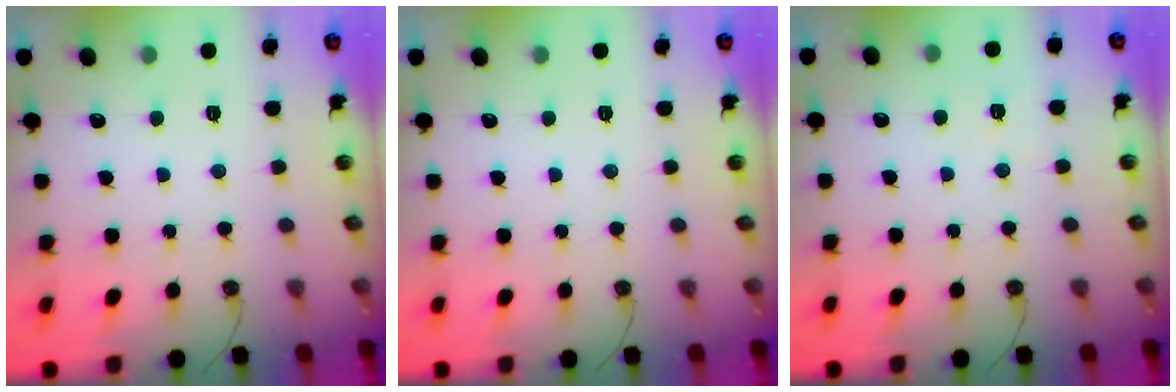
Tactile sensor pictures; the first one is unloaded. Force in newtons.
{"total": 0.0}
{"total": 2.8, "press": 2.7, "slide": 0.9}